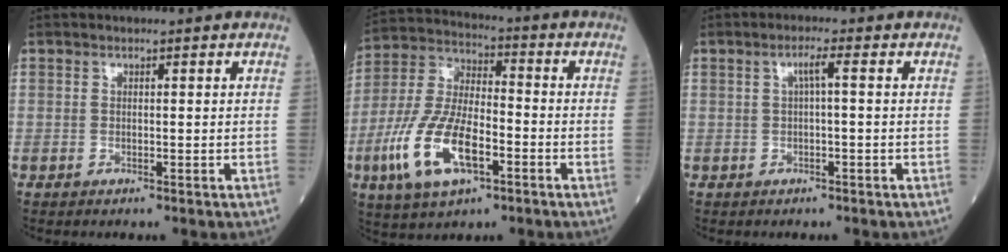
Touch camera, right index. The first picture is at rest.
{"total": 14.8, "force": [-5.5, 5.7, 12.4], "torque": [-0.270, -0.002, -0.101]}
{"total": 2.0, "force": [0.2, 0.0, 2.0], "torque": [-0.034, 0.007, 0.004]}